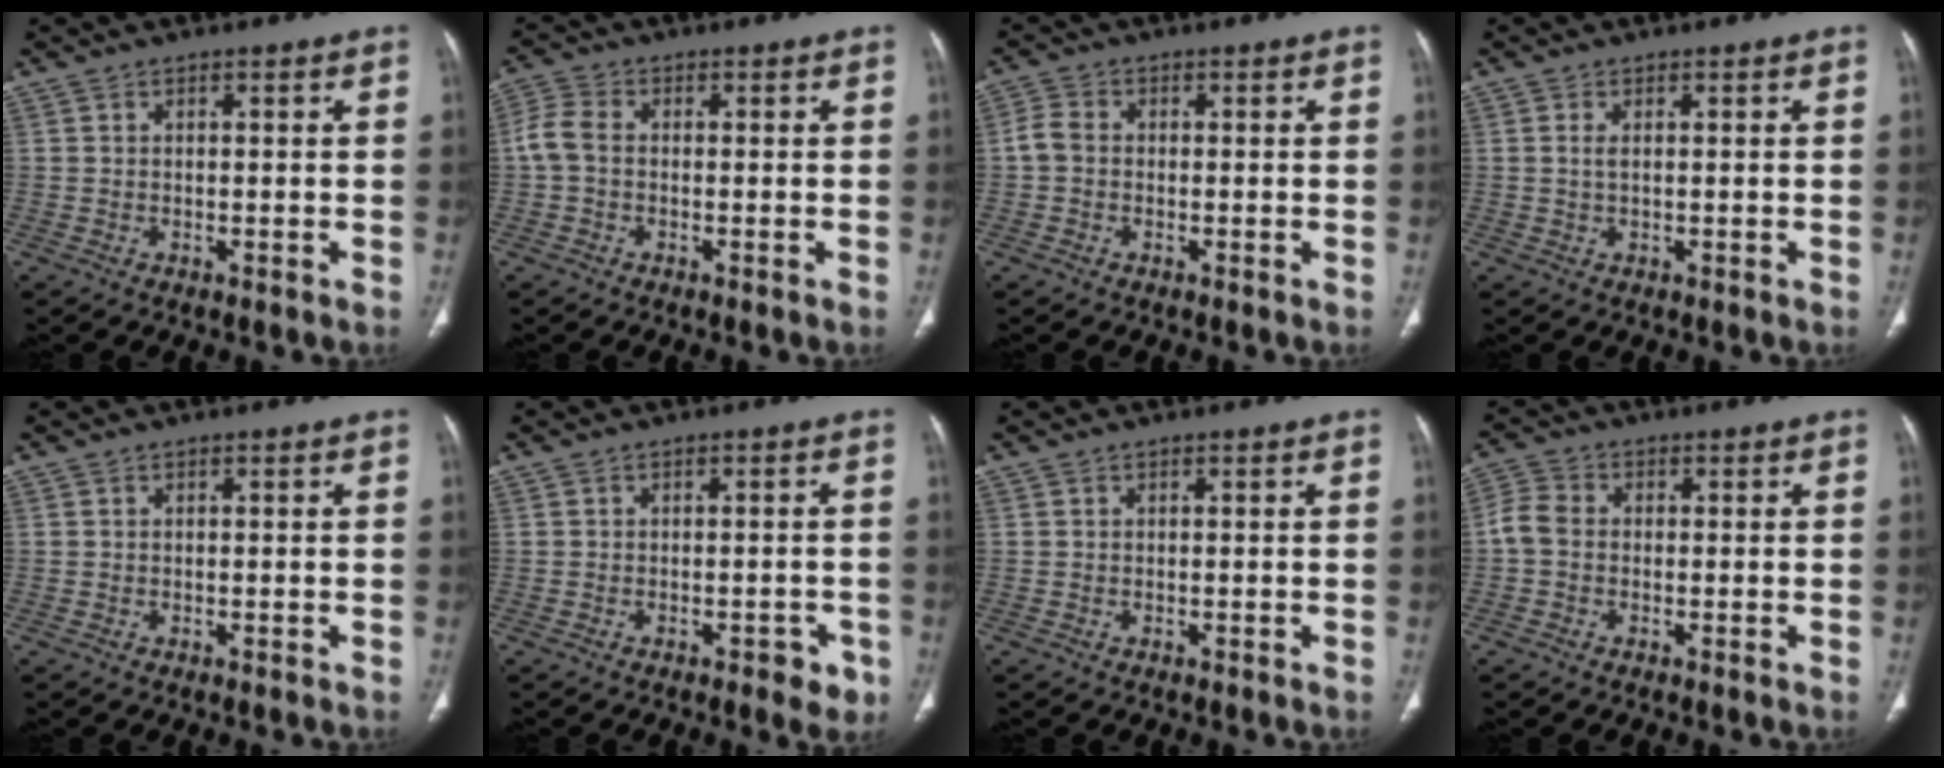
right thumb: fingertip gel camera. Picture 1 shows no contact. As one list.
[{"total": 4.3, "force": [-0.4, 2.9, 3.1], "torque": [-0.074, 0.011, -0.018]}, {"total": 3.0, "force": [-0.4, 2.3, 1.9], "torque": [-0.039, 0.008, -0.016]}, {"total": 1.4, "force": [0.3, 0.6, 1.3], "torque": [-0.031, 0.001, 0.007]}, {"total": 0.0}, {"total": 3.5, "force": [-1.8, 1.8, 2.4], "torque": [-0.015, 0.009, -0.020]}, {"total": 0.0}, {"total": 4.1, "force": [-0.6, 3.2, 2.6], "torque": [-0.054, 0.010, -0.021]}]